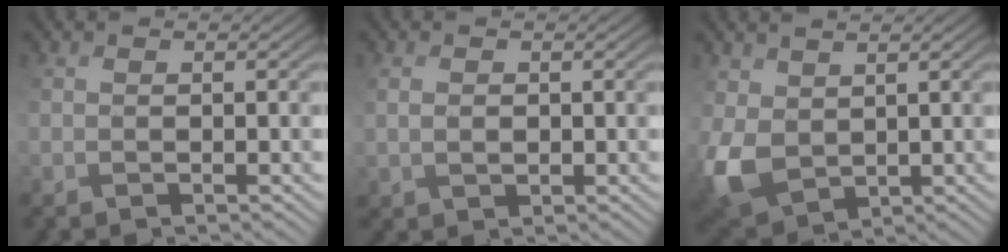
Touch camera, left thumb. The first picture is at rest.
{"total": 1.2, "force": [0.9, 0.8, -0.1], "torque": [0.003, 0.004, 0.019]}
{"total": 6.5, "force": [1.7, 5.1, 3.6], "torque": [-0.114, -0.006, 0.038]}